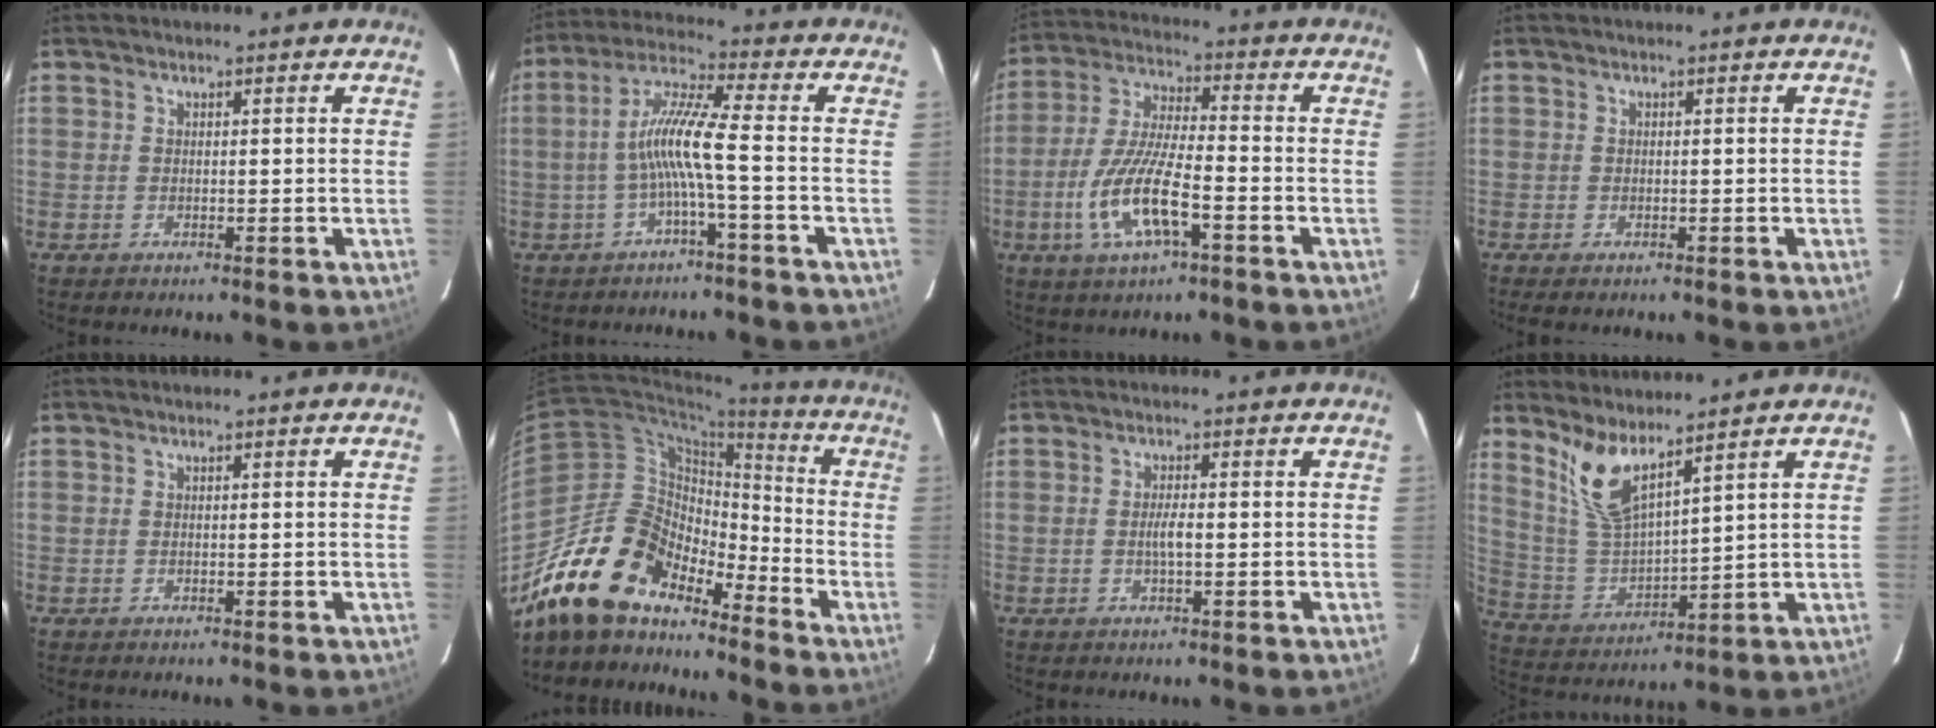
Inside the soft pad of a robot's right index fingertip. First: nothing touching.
{"total": 8.4, "force": [-2.2, -0.6, 8.1], "torque": [-0.176, 0.013, -0.040]}
{"total": 13.2, "force": [-5.2, 3.2, 11.7], "torque": [-0.247, -0.009, -0.098]}
{"total": 1.4, "force": [-1.0, 0.5, 0.8], "torque": [-0.016, -0.004, -0.018]}
{"total": 0.0}
{"total": 17.7, "force": [-14.3, 7.3, 7.4], "torque": [-0.143, 0.011, -0.265]}
{"total": 2.4, "force": [-0.4, 0.3, 2.3], "torque": [-0.044, 0.000, -0.009]}
{"total": 9.4, "force": [6.9, 2.2, 5.9], "torque": [-0.123, -0.009, 0.152]}